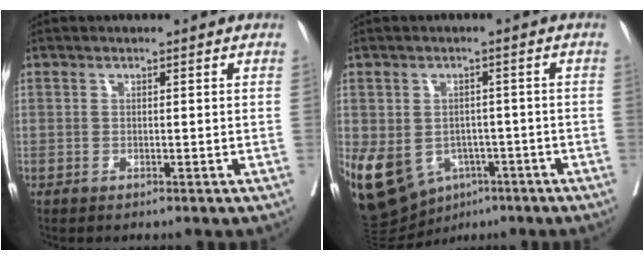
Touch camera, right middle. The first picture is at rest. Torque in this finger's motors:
{"motor_torque": [0.45, -0.19, 1.05, 0.21]}